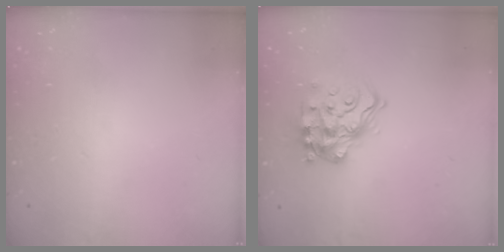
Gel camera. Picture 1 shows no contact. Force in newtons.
{"total": 15.1, "press": 14.9, "slide": 2.0}